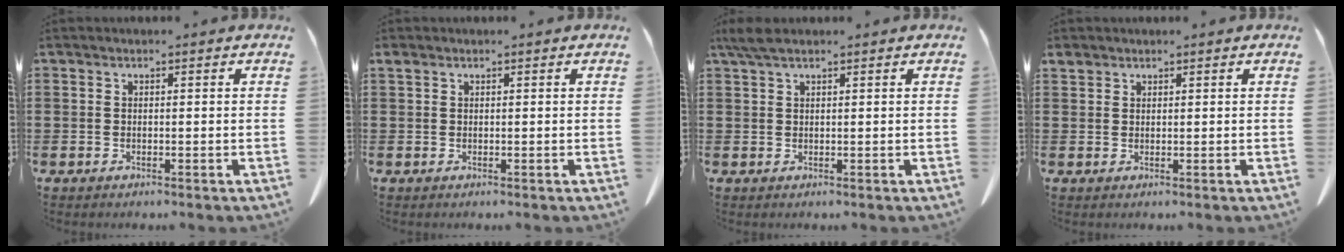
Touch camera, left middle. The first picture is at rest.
{"total": 0.6, "force": [0.4, 0.3, 0.3], "torque": [-0.008, 0.003, 0.007]}
{"total": 2.6, "force": [1.7, 0.6, 1.9], "torque": [-0.041, 0.003, 0.031]}
{"total": 1.3, "force": [1.1, 0.6, 0.3], "torque": [-0.010, 0.002, 0.022]}